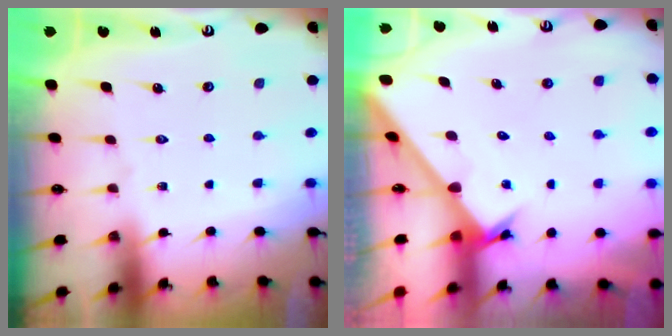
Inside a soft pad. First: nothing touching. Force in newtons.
{"total": 2.7, "press": 2.7, "slide": 0.2}